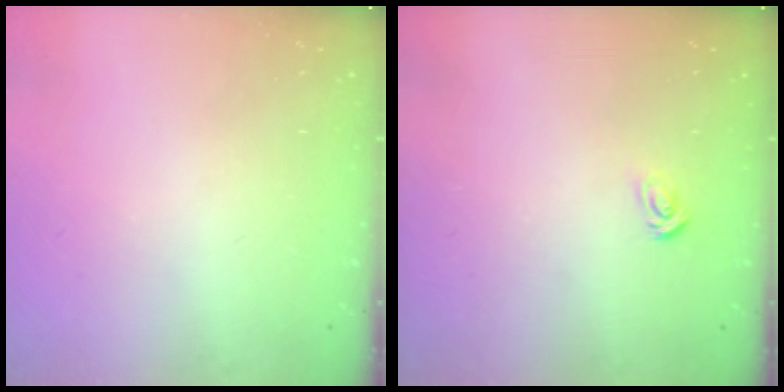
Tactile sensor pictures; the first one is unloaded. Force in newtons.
{"total": 2.7, "press": 2.7, "slide": 0.3}